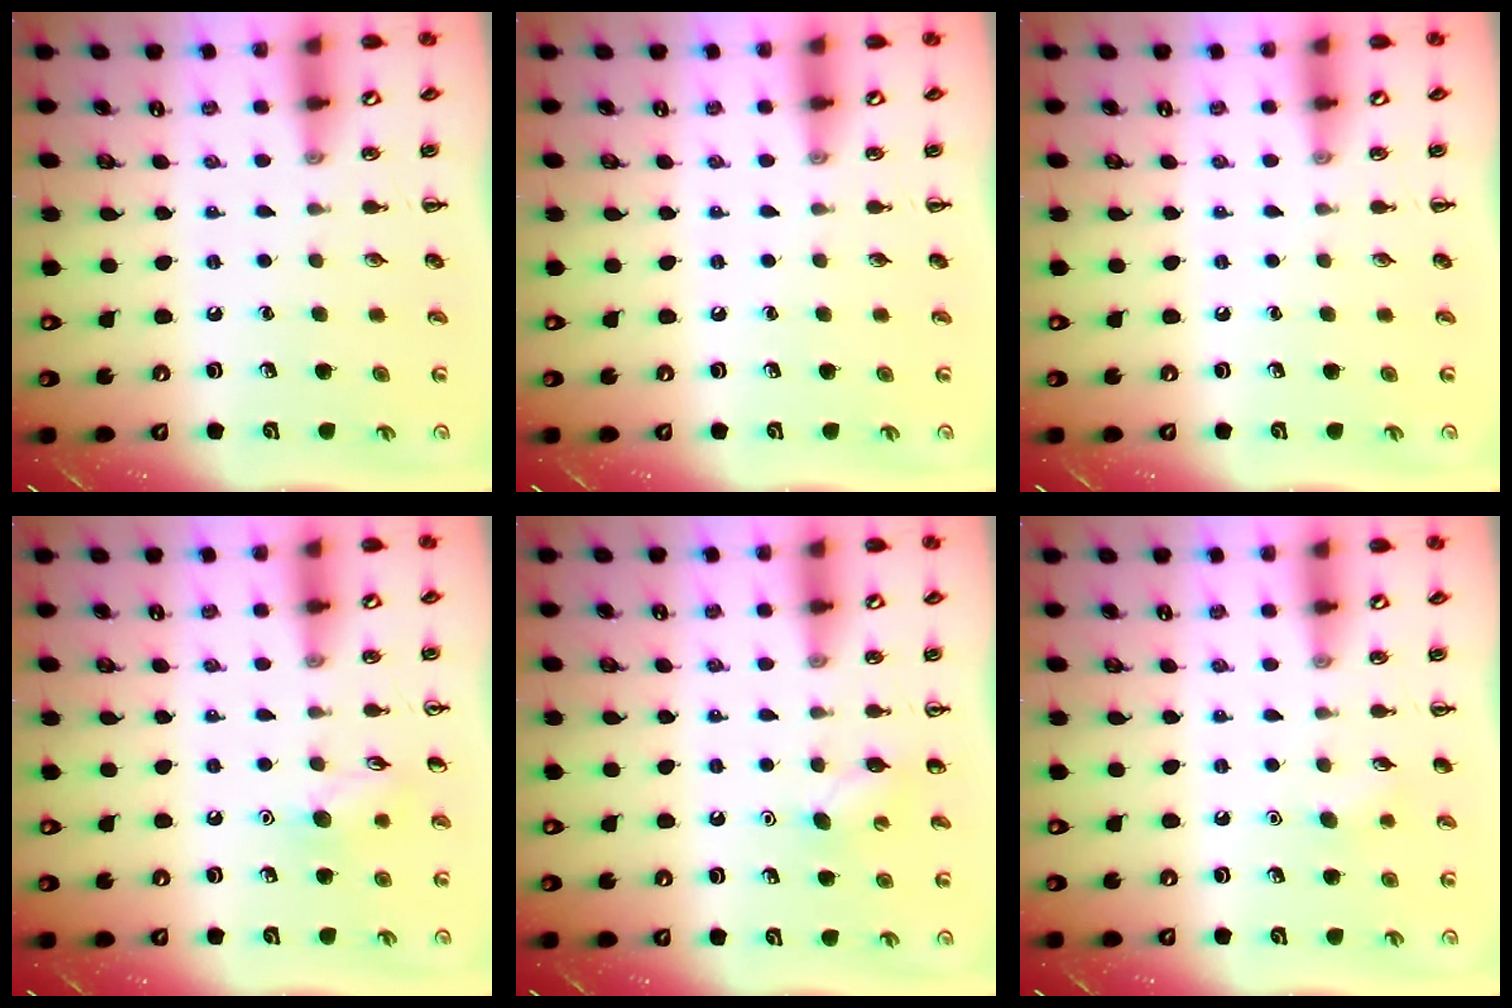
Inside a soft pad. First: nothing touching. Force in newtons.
{"total": 0.0}
{"total": 0.0}
{"total": 7.3, "press": 7.2, "slide": 1.3}
{"total": 4.6, "press": 4.4, "slide": 1.3}
{"total": 4.4, "press": 4.2, "slide": 1.1}